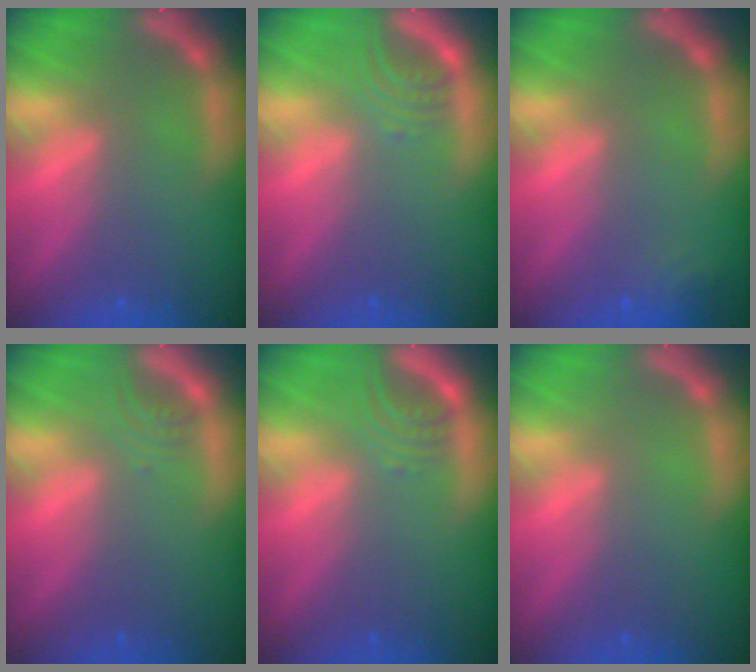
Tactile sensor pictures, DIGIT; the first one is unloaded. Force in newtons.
{"total": 2.5}
{"total": 1.9}
{"total": 1.4}
{"total": 2.5}
{"total": 0.0}